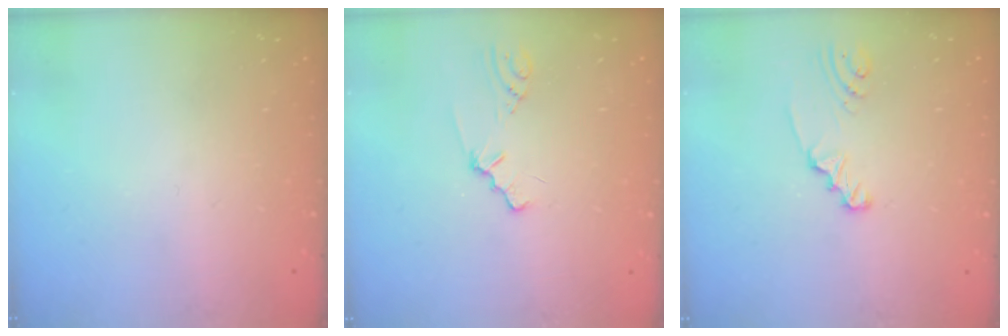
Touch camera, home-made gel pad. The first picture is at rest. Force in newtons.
{"total": 0.9, "press": 0.9, "slide": 0.2}
{"total": 2.3, "press": 2.3, "slide": 0.3}